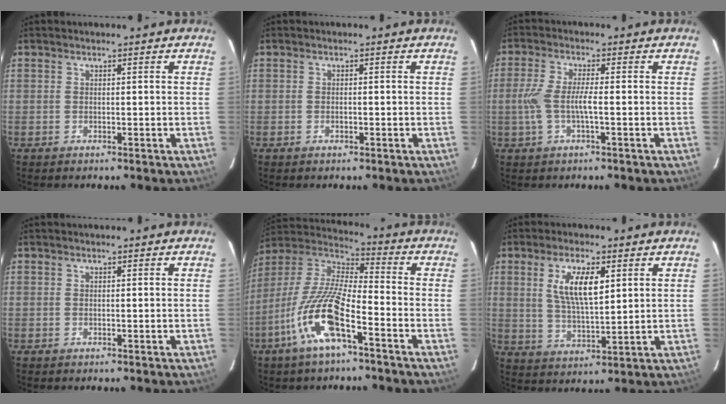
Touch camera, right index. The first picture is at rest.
{"total": 0.7, "force": [-0.3, 0.6, 0.4], "torque": [-0.009, 0.001, -0.003]}
{"total": 5.8, "force": [-1.2, 0.7, 5.6], "torque": [-0.121, 0.000, -0.021]}
{"total": 0.0}
{"total": 15.4, "force": [-7.9, 3.3, 12.8], "torque": [-0.260, -0.016, -0.157]}
{"total": 8.7, "force": [3.0, 3.0, 7.6], "torque": [-0.144, 0.001, 0.061]}